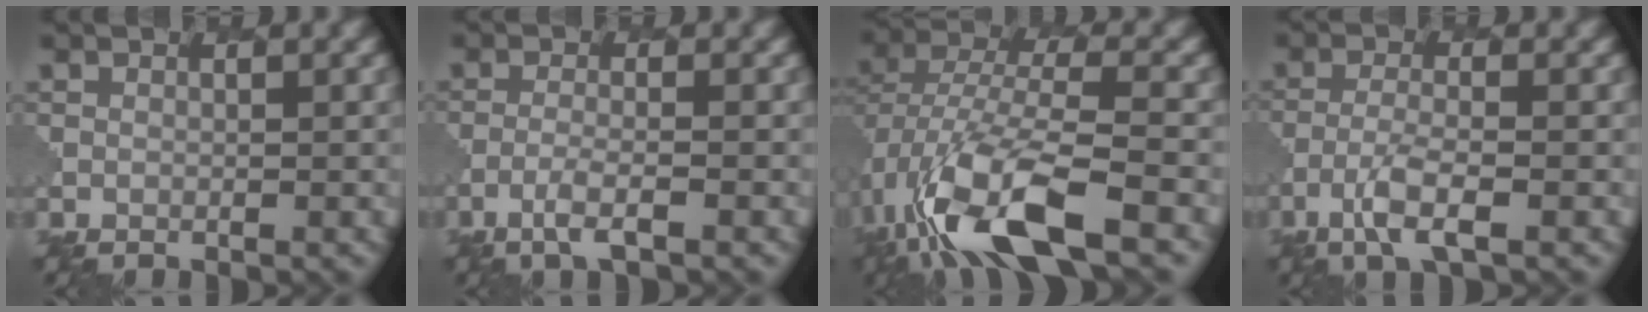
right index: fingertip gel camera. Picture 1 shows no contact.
{"total": 2.3, "force": [-1.4, 0.3, 1.8], "torque": [-0.035, 0.000, -0.036]}
{"total": 10.8, "force": [-5.5, 4.2, 8.3], "torque": [-0.168, -0.005, -0.104]}
{"total": 3.4, "force": [-1.9, 0.8, 2.7], "torque": [-0.059, -0.002, -0.042]}